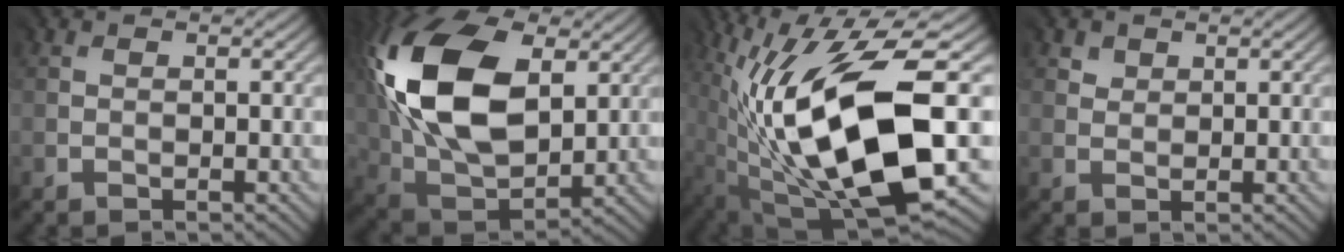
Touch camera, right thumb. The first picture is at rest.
{"total": 17.9, "force": [4.7, 11.2, 13.2], "torque": [-0.315, 0.022, 0.086]}
{"total": 17.1, "force": [-1.8, 7.0, 15.5], "torque": [-0.310, -0.013, -0.019]}
{"total": 1.2, "force": [0.9, 0.7, -0.5], "torque": [0.011, -0.001, 0.018]}